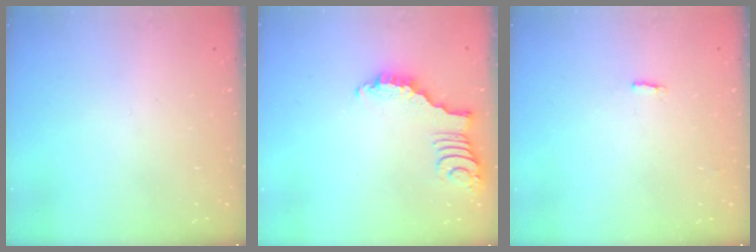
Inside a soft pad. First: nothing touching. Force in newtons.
{"total": 2.9, "press": 2.9, "slide": 0.4}
{"total": 2.2, "press": 2.1, "slide": 0.5}